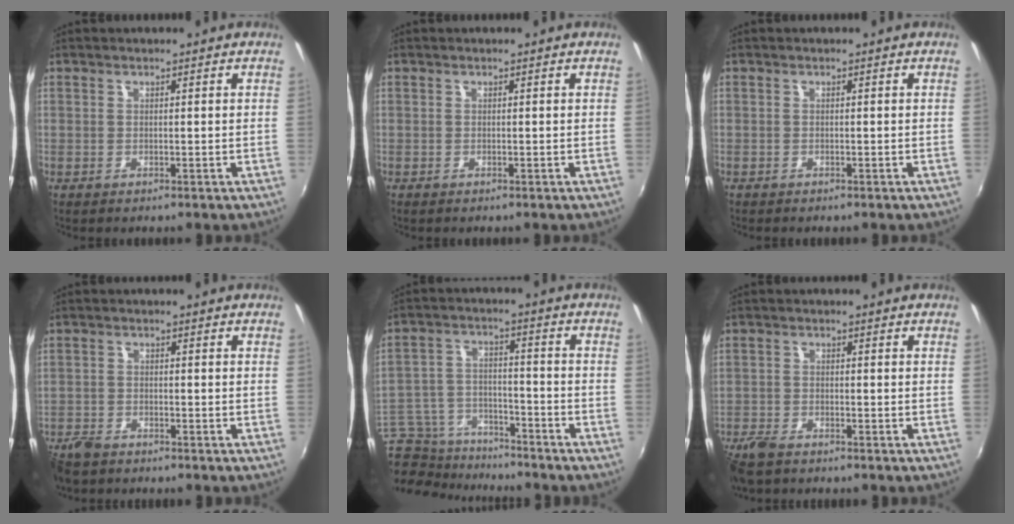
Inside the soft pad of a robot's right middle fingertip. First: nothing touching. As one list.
[{"total": 0.0}, {"total": 0.7, "force": [-0.6, 0.4, 0.0], "torque": [-0.003, 0.000, -0.012]}, {"total": 5.7, "force": [-4.8, 2.2, 2.0], "torque": [-0.062, -0.016, -0.092]}, {"total": 19.2, "force": [-13.6, 9.7, 9.5], "torque": [-0.249, -0.023, -0.223]}, {"total": 6.1, "force": [-5.1, 1.9, 2.8], "torque": [-0.080, -0.022, -0.102]}]